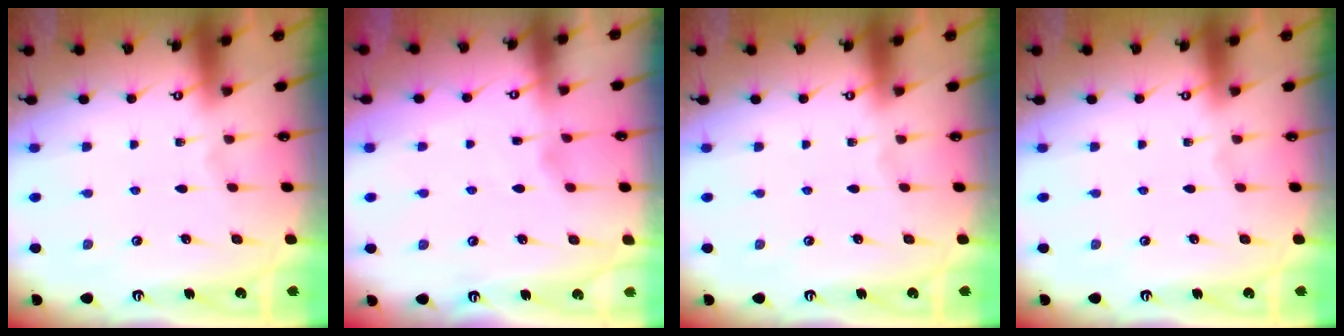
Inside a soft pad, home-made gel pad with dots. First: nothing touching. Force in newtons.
{"total": 2.2, "press": 2.2, "slide": 0.3}
{"total": 0.0}
{"total": 0.0}